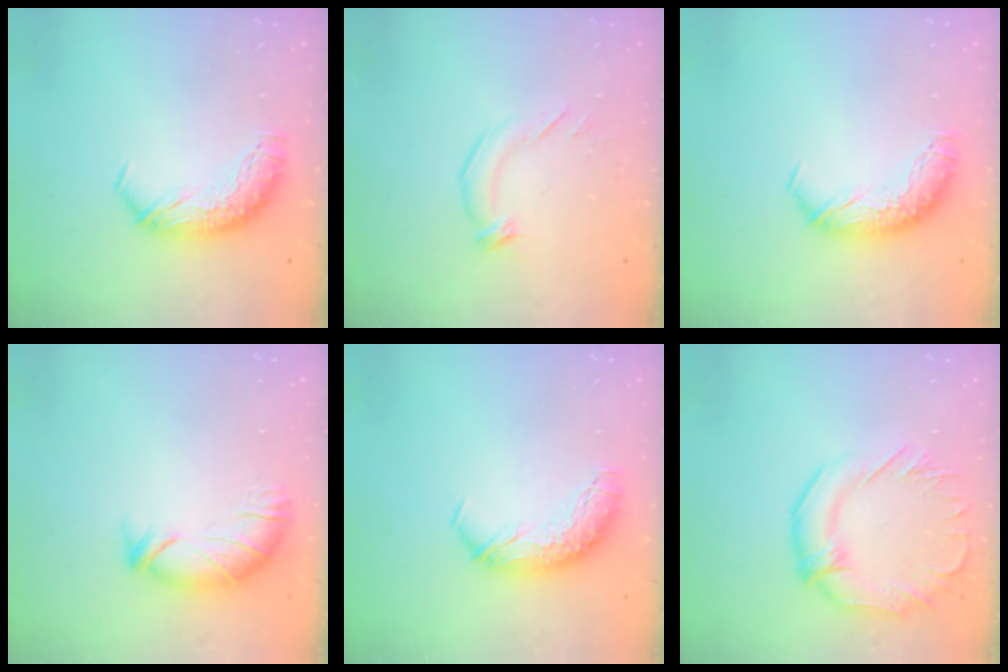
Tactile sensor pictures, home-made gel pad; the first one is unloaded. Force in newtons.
{"total": 3.0, "press": 2.6, "slide": 1.5}
{"total": 0.0}
{"total": 3.2, "press": 3.0, "slide": 0.8}
{"total": 0.0}
{"total": 4.2, "press": 3.9, "slide": 1.6}